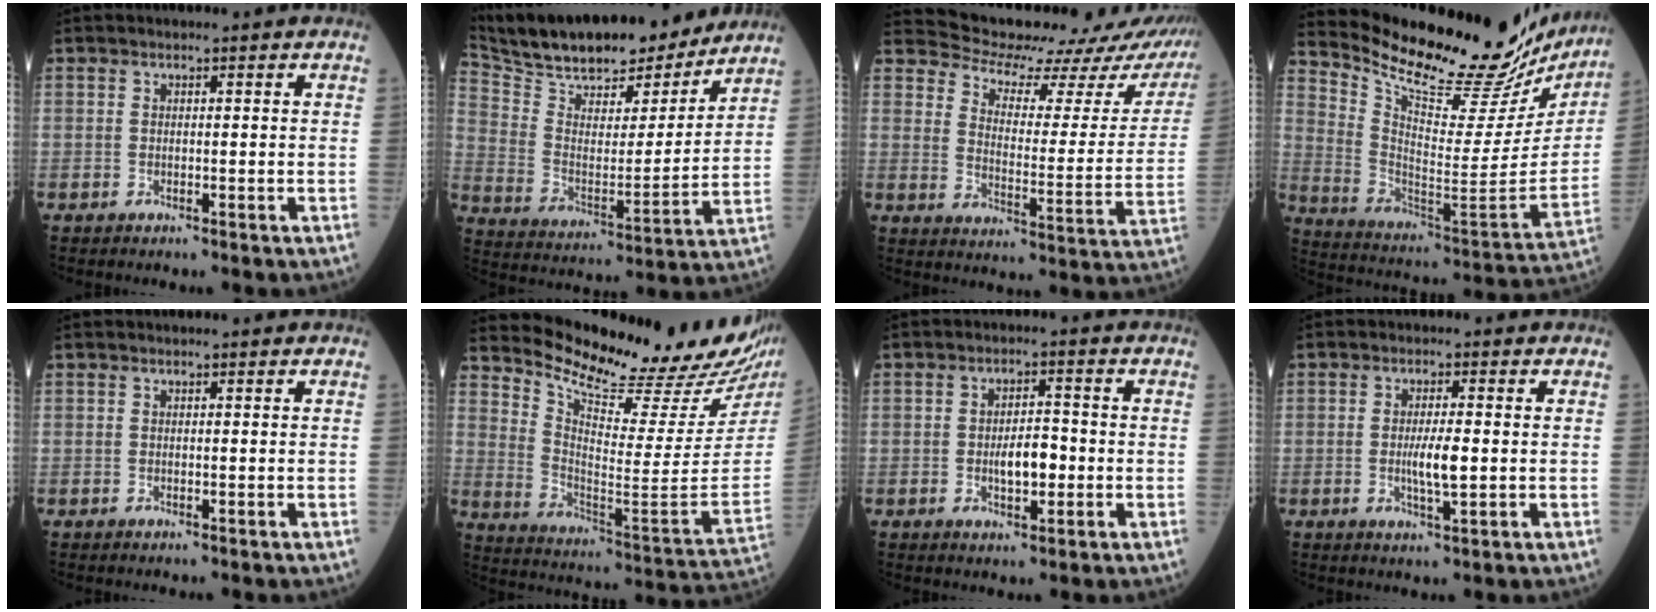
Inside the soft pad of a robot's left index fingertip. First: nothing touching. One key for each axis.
{"total": 22.5, "fx": 19.7, "fy": 5.7, "fz": 9.3, "tx": -0.174, "ty": 0.007, "tz": 0.312}
{"total": 21.4, "fx": 20.7, "fy": 4.6, "fz": 3.2, "tx": -0.033, "ty": -0.074, "tz": 0.236}
{"total": 29.5, "fx": 26.5, "fy": 5.8, "fz": 11.5, "tx": -0.197, "ty": -0.090, "tz": 0.367}
{"total": 0.0}
{"total": 23.6, "fx": 21.3, "fy": 2.1, "fz": 10.1, "tx": -0.167, "ty": -0.100, "tz": 0.293}
{"total": 4.7, "fx": -0.9, "fy": 1.9, "fz": 4.1, "tx": -0.073, "ty": 0.005, "tz": -0.015}
{"total": 4.1, "fx": -0.3, "fy": 0.6, "fz": 4.1, "tx": -0.079, "ty": -0.005, "tz": -0.004}